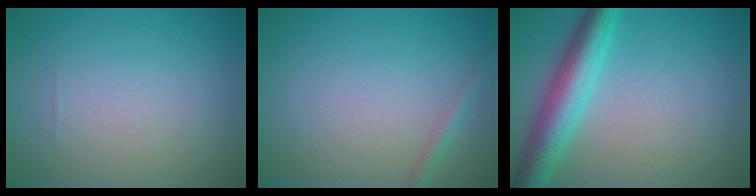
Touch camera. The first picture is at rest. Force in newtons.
{"total": 1.1, "press": 1.1, "slide": 0.1}
{"total": 6.0, "press": 6.0, "slide": 0.1}